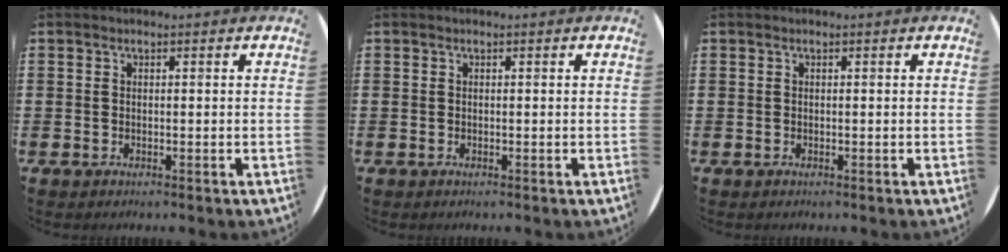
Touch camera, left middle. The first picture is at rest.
{"total": 0.0}
{"total": 0.0}